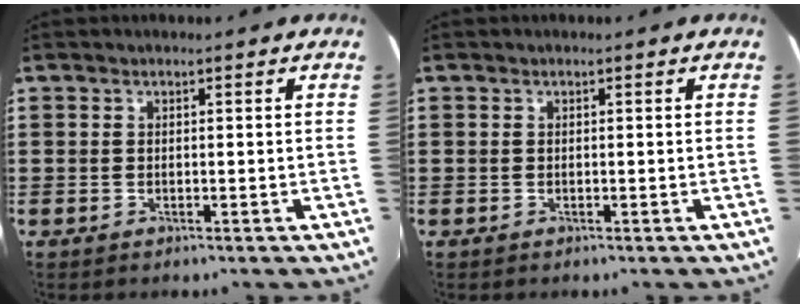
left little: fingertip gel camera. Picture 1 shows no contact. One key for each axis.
{"total": 0.0}